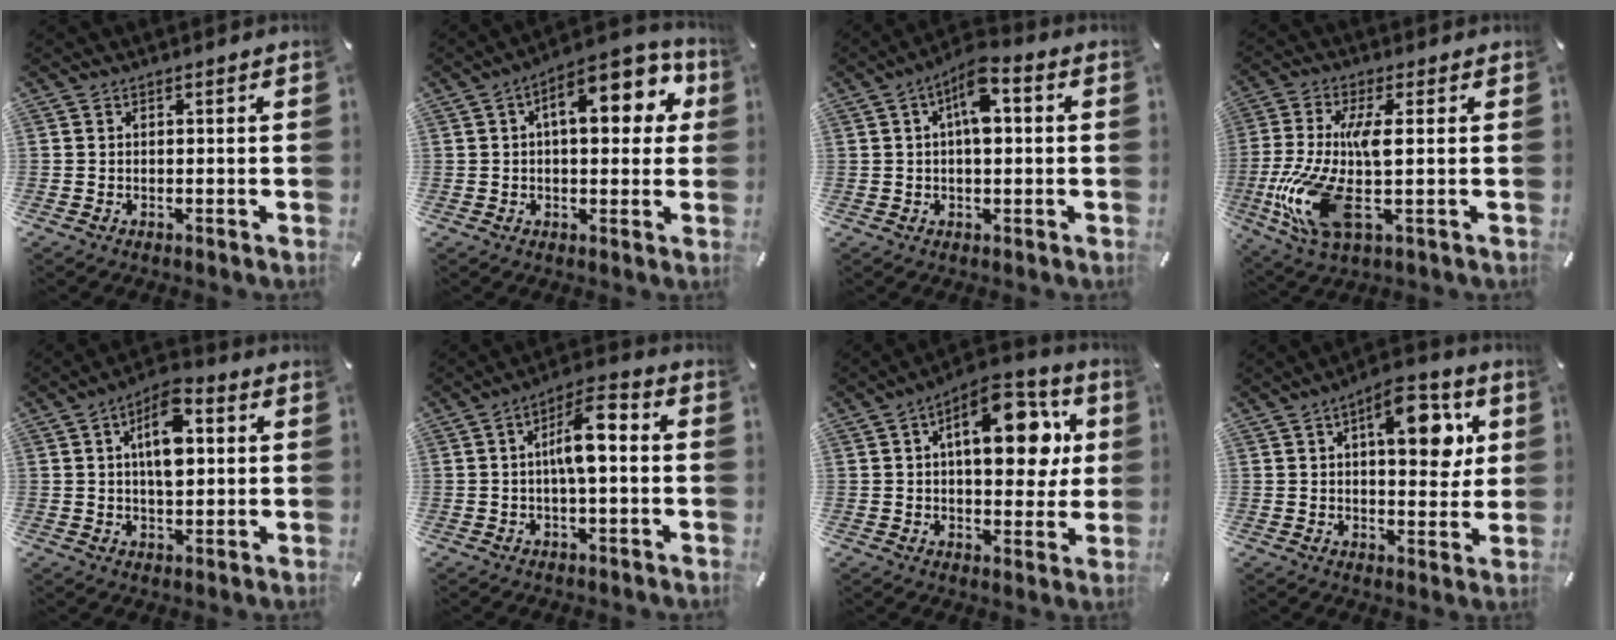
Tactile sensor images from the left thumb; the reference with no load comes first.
{"total": 13.9, "force": [4.2, 6.8, 11.3], "torque": [-0.143, -0.017, 0.065]}
{"total": 7.6, "force": [1.4, 3.5, 6.6], "torque": [-0.101, 0.005, 0.022]}
{"total": 14.6, "force": [-0.8, 3.4, 14.2], "torque": [-0.331, -0.033, -0.024]}
{"total": 9.9, "force": [2.5, 5.0, 8.1], "torque": [-0.132, -0.002, 0.038]}
{"total": 9.4, "force": [0.0, 3.4, 8.8], "torque": [-0.147, 0.011, -0.004]}
{"total": 17.4, "force": [5.1, 9.3, 13.8], "torque": [-0.181, -0.016, 0.082]}
{"total": 13.6, "force": [5.2, 6.5, 10.8], "torque": [-0.132, -0.020, 0.078]}